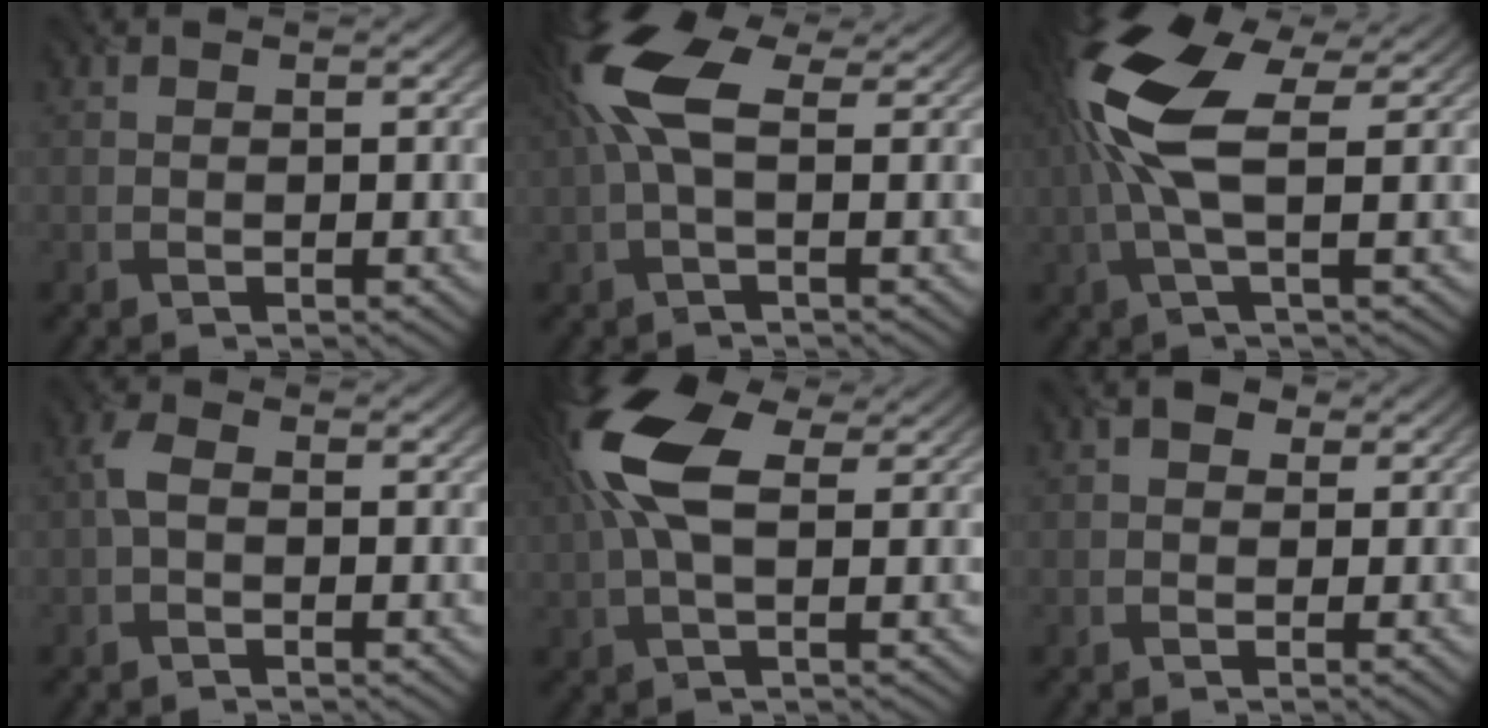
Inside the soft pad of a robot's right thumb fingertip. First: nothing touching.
{"total": 8.8, "force": [2.3, 3.5, 7.7], "torque": [-0.184, 0.024, 0.033]}
{"total": 11.1, "force": [1.9, 4.0, 10.1], "torque": [-0.240, 0.018, 0.031]}
{"total": 2.4, "force": [-0.3, 1.5, 1.9], "torque": [-0.049, 0.009, -0.009]}
{"total": 11.0, "force": [3.3, 5.1, 9.1], "torque": [-0.222, 0.020, 0.054]}
{"total": 1.3, "force": [0.4, 0.9, 0.9], "torque": [-0.016, 0.003, 0.003]}